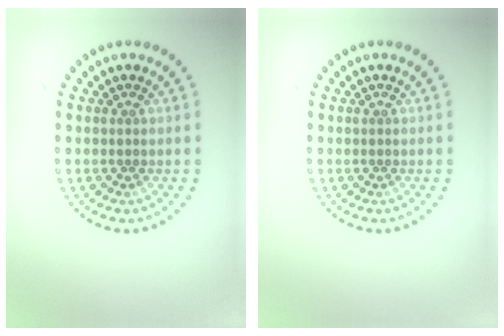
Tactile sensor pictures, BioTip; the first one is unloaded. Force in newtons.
{"total": 0.0}